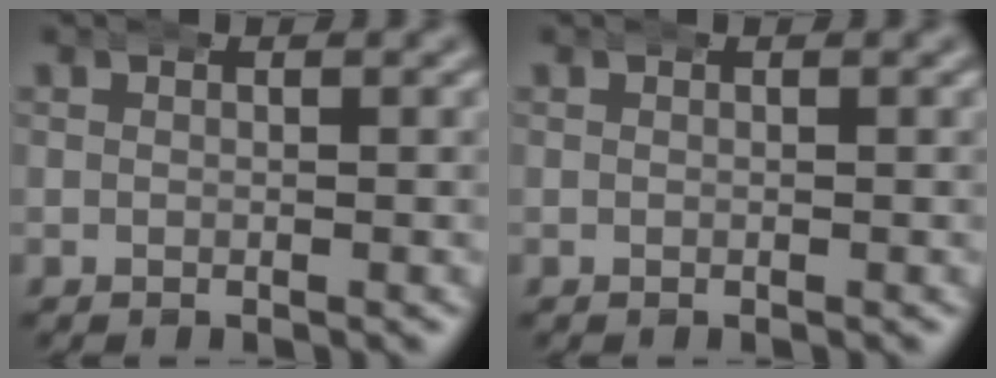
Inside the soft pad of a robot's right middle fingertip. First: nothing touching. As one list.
[{"total": 2.2, "force": [-0.4, -0.8, -2.0], "torque": [0.027, -0.002, -0.007]}]